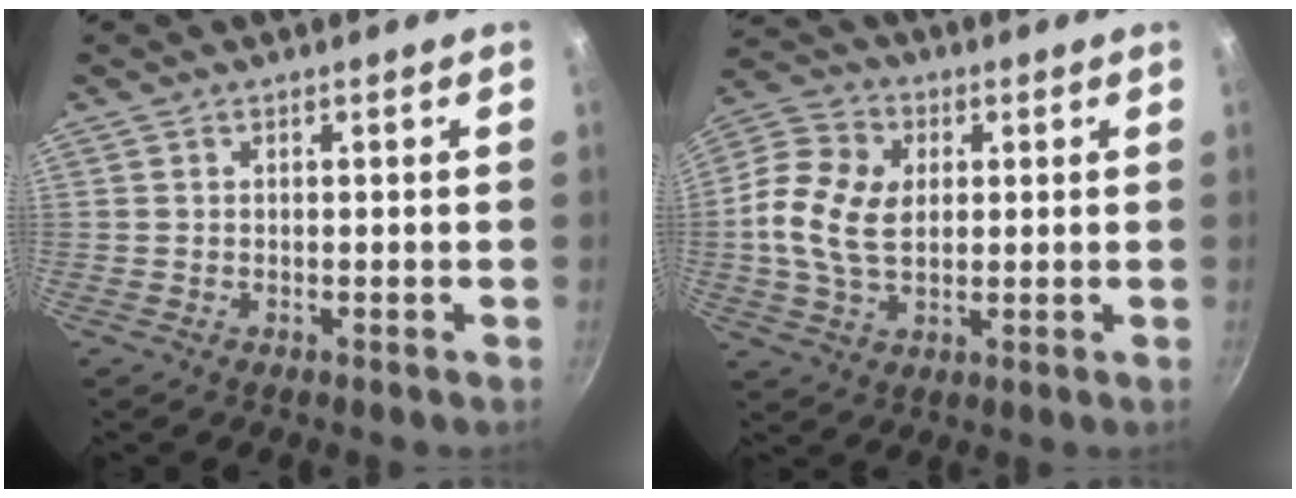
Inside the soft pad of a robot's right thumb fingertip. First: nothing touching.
{"total": 12.9, "force": [1.1, 8.8, 9.3], "torque": [-0.180, 0.011, 0.015]}